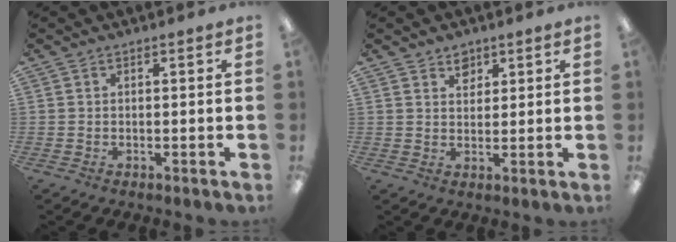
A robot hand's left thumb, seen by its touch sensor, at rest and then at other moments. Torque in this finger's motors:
{"motor_torque": [-0.19, -0.14, -0.18, 0.09, -0.01]}